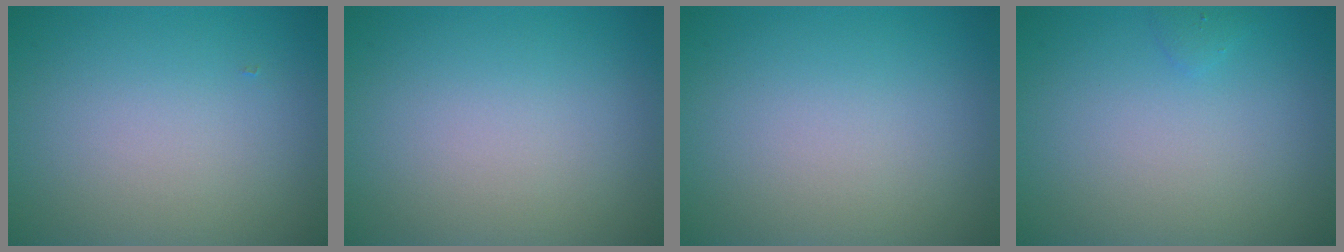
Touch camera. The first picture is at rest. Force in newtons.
{"total": 0.0}
{"total": 0.0}
{"total": 0.5, "press": 0.5, "slide": 0.1}